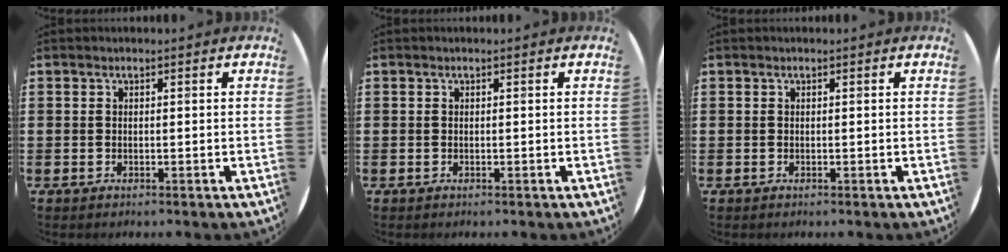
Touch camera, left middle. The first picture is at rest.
{"total": 0.0}
{"total": 0.0}